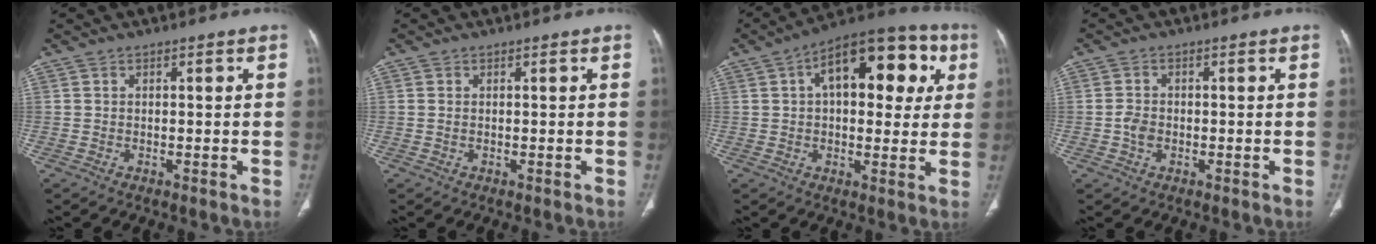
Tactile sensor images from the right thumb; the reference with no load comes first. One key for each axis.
{"total": 0.6, "fx": 0.1, "fy": 0.4, "fz": 0.4, "tx": -0.015, "ty": 0.003, "tz": 0.004}
{"total": 19.8, "fx": 5.8, "fy": 10.2, "fz": 15.9, "tx": -0.175, "ty": 0.024, "tz": 0.074}
{"total": 2.7, "fx": -0.6, "fy": 2.0, "fz": 1.7, "tx": -0.029, "ty": 0.006, "tz": -0.014}